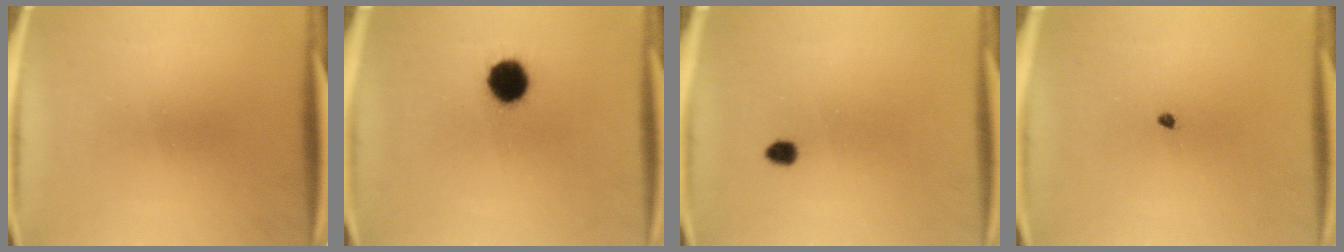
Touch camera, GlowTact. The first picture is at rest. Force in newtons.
{"total": 8.7}
{"total": 1.8}
{"total": 0.7}